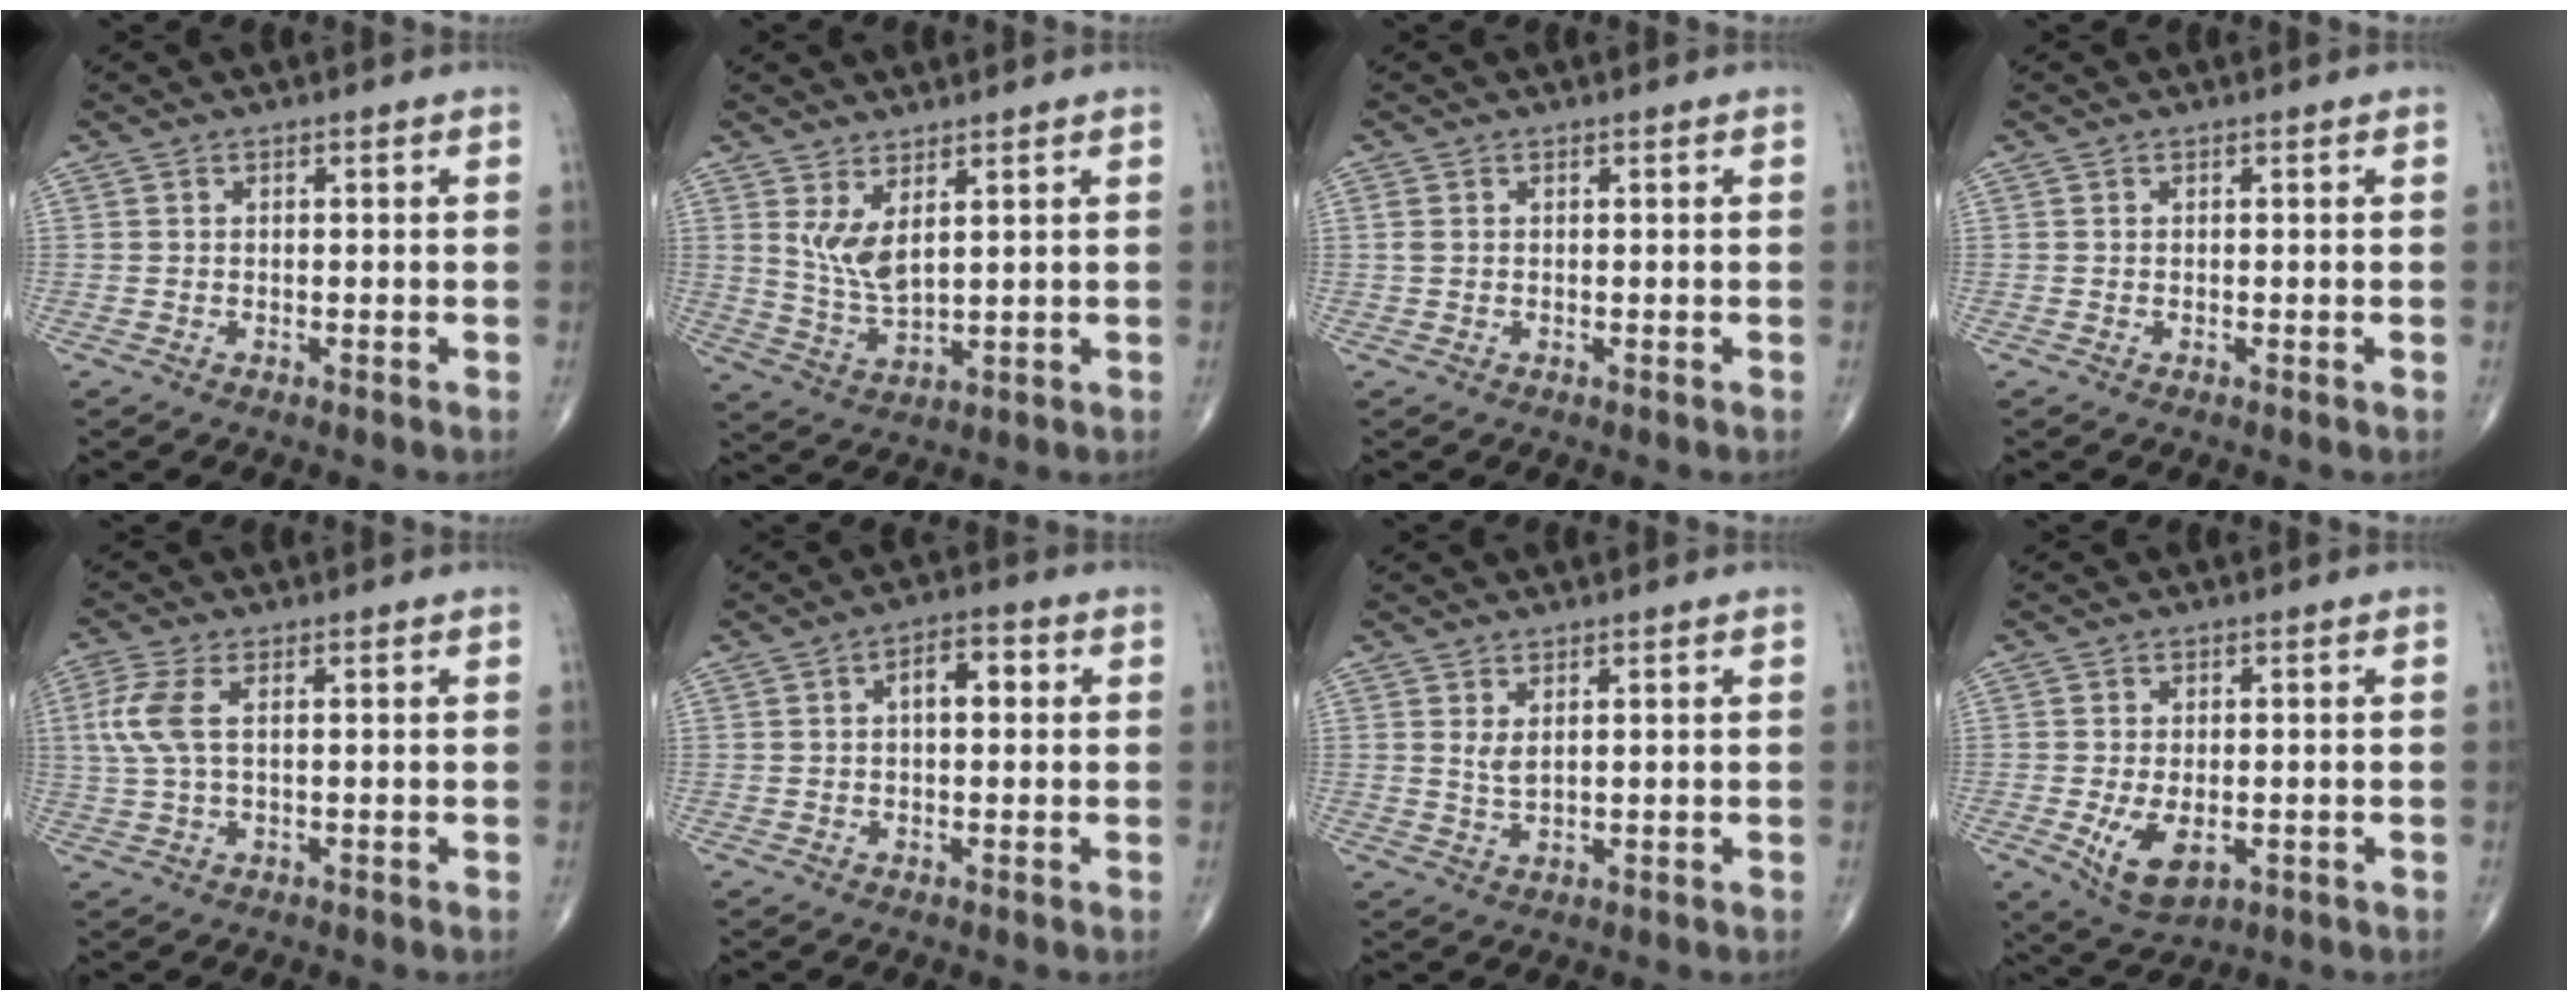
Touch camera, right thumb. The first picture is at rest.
{"total": 6.6, "force": [3.0, 2.5, 5.3], "torque": [-0.103, -0.031, 0.070]}
{"total": 1.1, "force": [0.3, 0.8, 0.8], "torque": [-0.025, 0.005, 0.009]}
{"total": 0.0}
{"total": 6.0, "force": [1.3, 2.7, 5.2], "torque": [-0.147, 0.012, 0.026]}
{"total": 5.2, "force": [0.9, 2.7, 4.3], "torque": [-0.058, 0.014, 0.008]}
{"total": 2.4, "force": [1.1, 0.8, 1.9], "torque": [-0.036, -0.010, 0.025]}
{"total": 7.1, "force": [-1.6, 4.0, 5.7], "torque": [-0.094, -0.012, -0.017]}